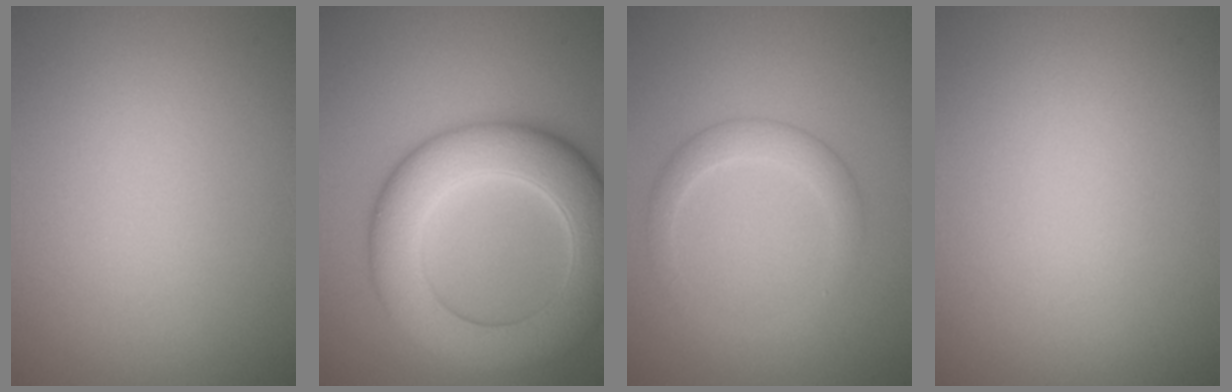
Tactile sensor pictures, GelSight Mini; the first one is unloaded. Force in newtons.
{"total": 9.9, "press": 9.9, "slide": 0.3}
{"total": 2.2, "press": 2.2, "slide": 0.1}
{"total": 0.0}